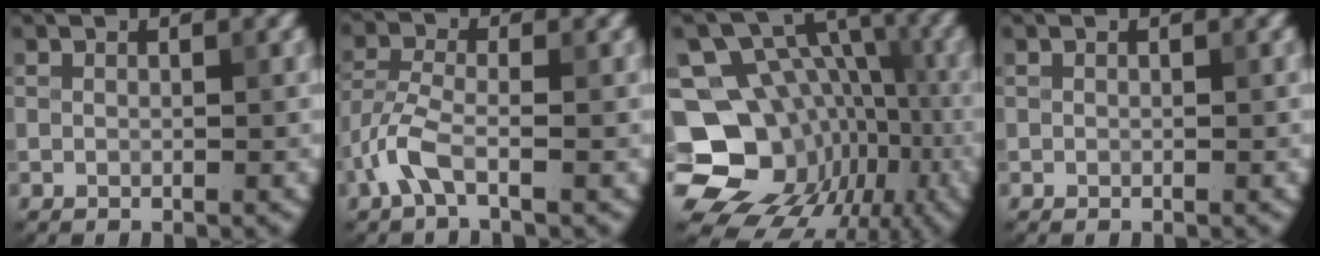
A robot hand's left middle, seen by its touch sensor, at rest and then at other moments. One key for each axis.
{"total": 3.6, "fx": -1.9, "fy": 1.2, "fz": 2.7, "tx": -0.068, "ty": 0.003, "tz": -0.053}
{"total": 16.4, "fx": -5.5, "fy": 13.7, "fz": 6.9, "tx": -0.117, "ty": -0.006, "tz": -0.086}
{"total": 0.0}